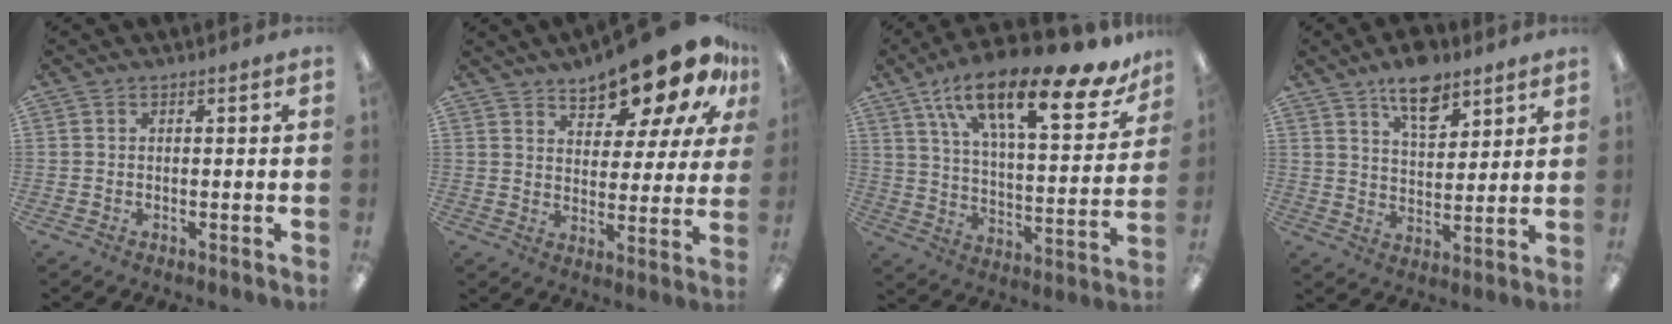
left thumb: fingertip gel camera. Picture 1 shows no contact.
{"total": 18.6, "force": [14.1, 6.5, 10.2], "torque": [-0.157, -0.087, 0.237]}
{"total": 23.8, "force": [15.5, 8.0, 16.2], "torque": [-0.251, -0.085, 0.252]}
{"total": 11.0, "force": [7.8, 5.3, 5.7], "torque": [-0.076, -0.040, 0.134]}